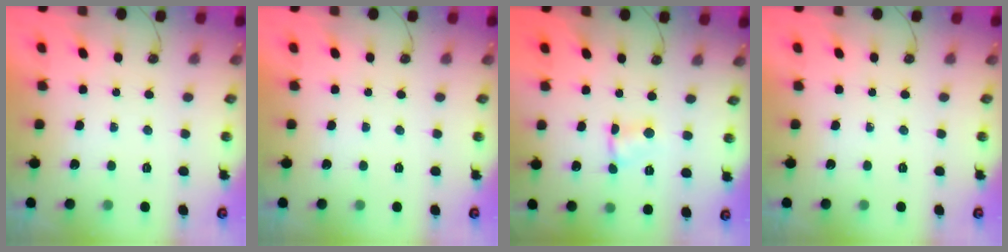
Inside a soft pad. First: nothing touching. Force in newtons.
{"total": 0.0}
{"total": 1.6, "press": 1.6, "slide": 0.2}
{"total": 0.0}